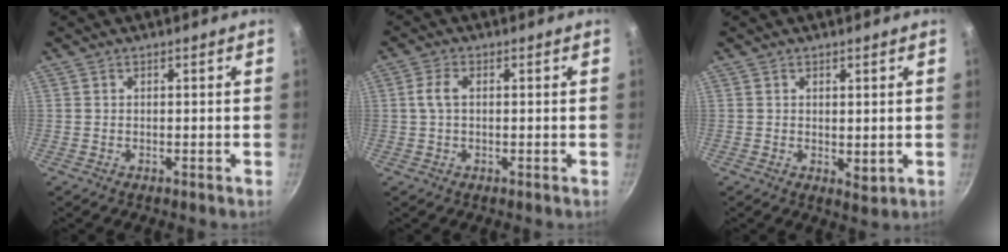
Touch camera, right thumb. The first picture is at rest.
{"total": 3.3, "force": [0.4, 1.6, 2.8], "torque": [-0.064, 0.008, 0.006]}
{"total": 2.4, "force": [1.0, 1.5, 1.7], "torque": [-0.022, -0.011, 0.016]}